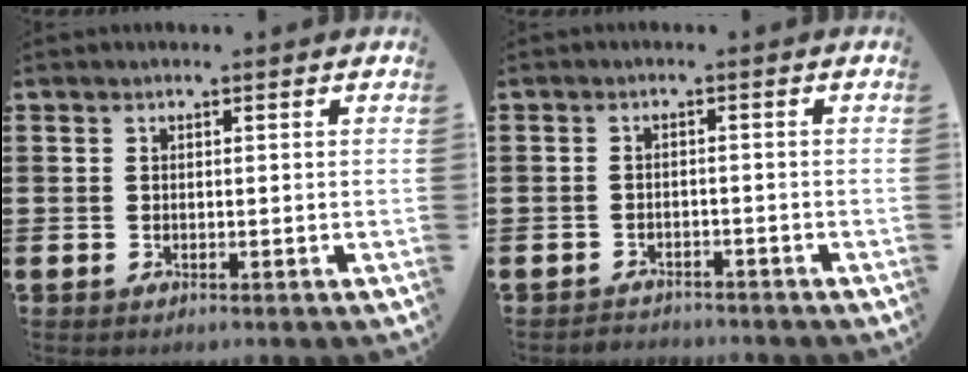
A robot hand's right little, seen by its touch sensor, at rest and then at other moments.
{"total": 1.6, "force": [-1.5, 0.1, -0.3], "torque": [-0.001, 0.004, -0.036]}